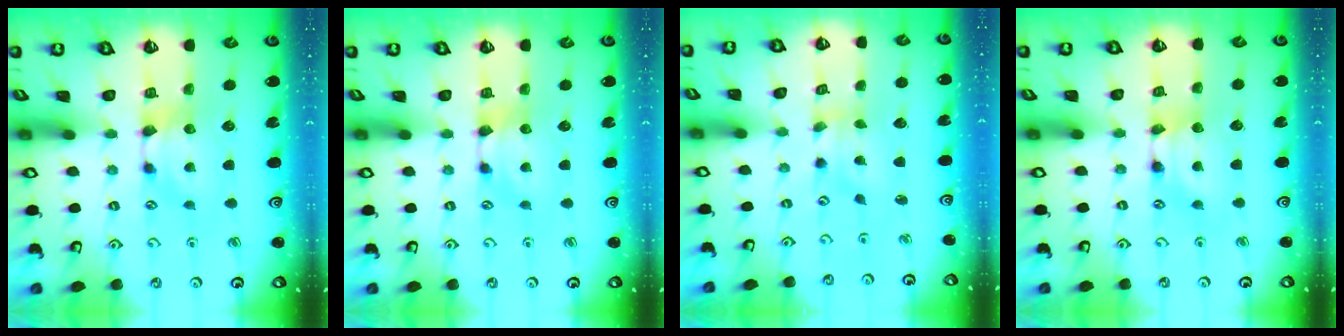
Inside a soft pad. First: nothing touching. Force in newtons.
{"total": 0.0}
{"total": 1.2, "press": 0.3, "slide": 1.1}
{"total": 1.6, "press": 1.6, "slide": 0.2}